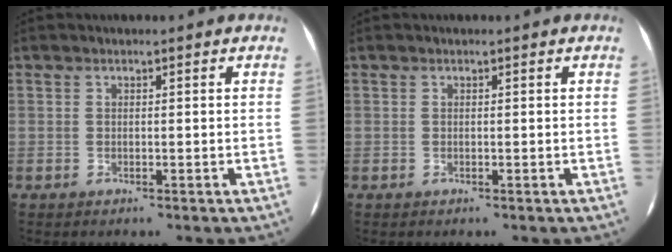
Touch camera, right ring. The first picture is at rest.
{"total": 0.0}